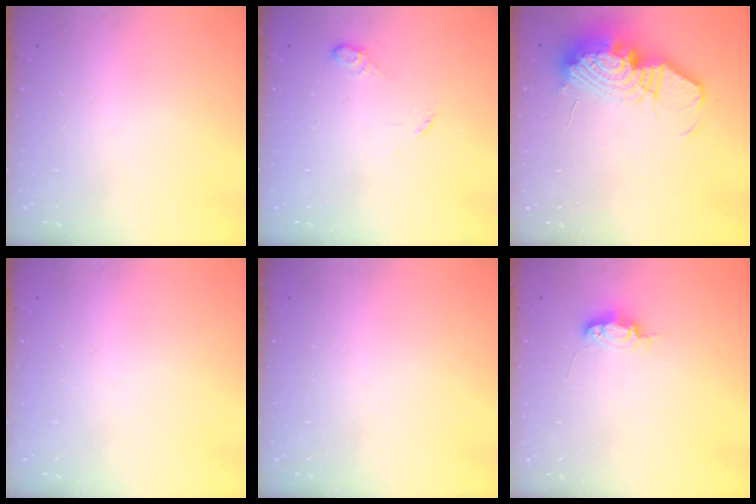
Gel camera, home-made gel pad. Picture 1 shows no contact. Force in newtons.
{"total": 4.8, "press": 4.7, "slide": 0.7}
{"total": 16.1, "press": 16.0, "slide": 1.3}
{"total": 0.0}
{"total": 0.0}
{"total": 4.0, "press": 3.9, "slide": 0.5}